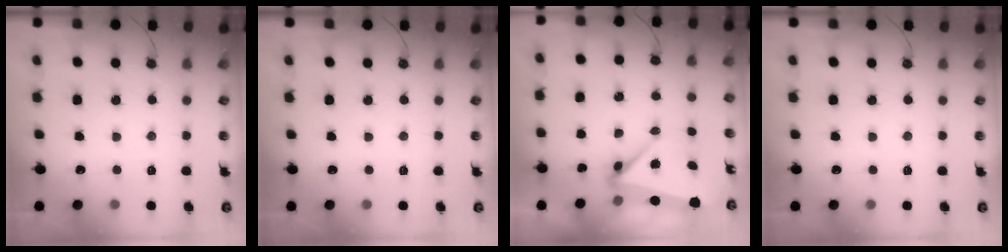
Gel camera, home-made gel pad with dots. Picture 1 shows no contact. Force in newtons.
{"total": 0.0}
{"total": 7.0, "press": 6.9, "slide": 0.7}
{"total": 0.0}